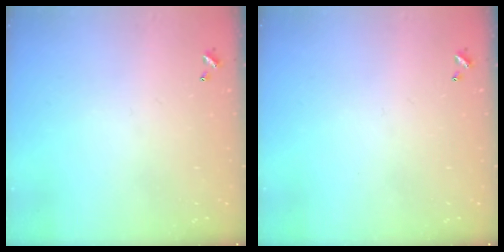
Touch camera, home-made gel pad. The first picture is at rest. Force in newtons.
{"total": 0.0}